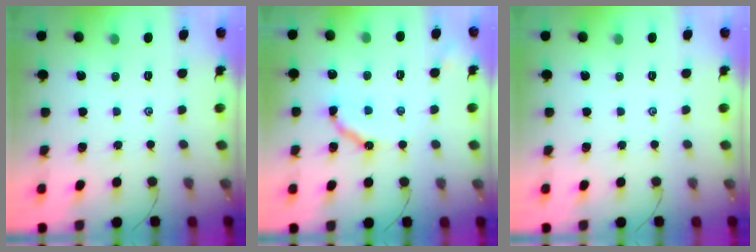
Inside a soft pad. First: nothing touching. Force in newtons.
{"total": 10.6, "press": 10.5, "slide": 1.1}
{"total": 0.0}